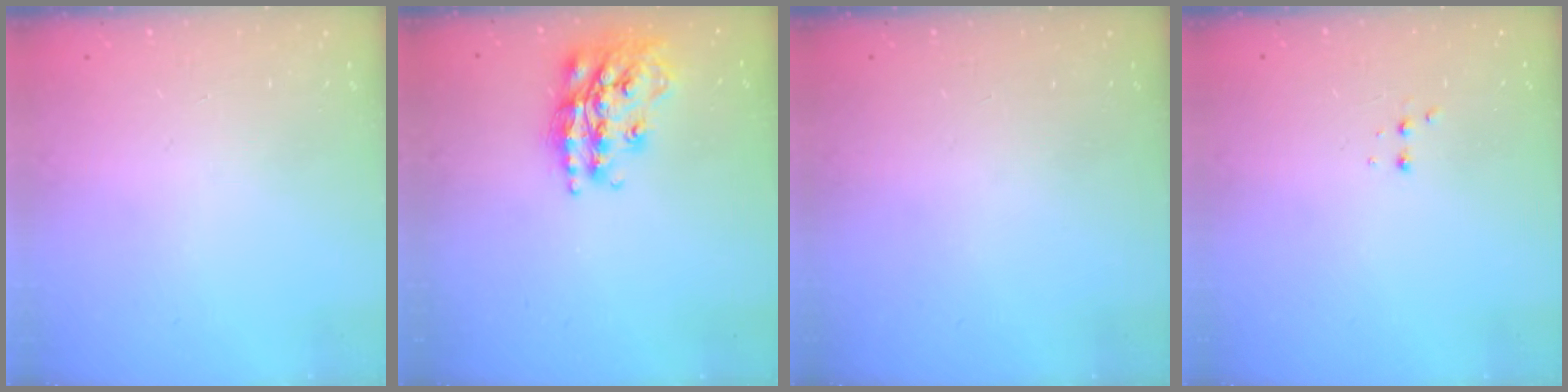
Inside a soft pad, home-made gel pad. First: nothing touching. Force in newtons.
{"total": 17.9, "press": 17.8, "slide": 1.3}
{"total": 0.0}
{"total": 2.9, "press": 2.7, "slide": 1.0}